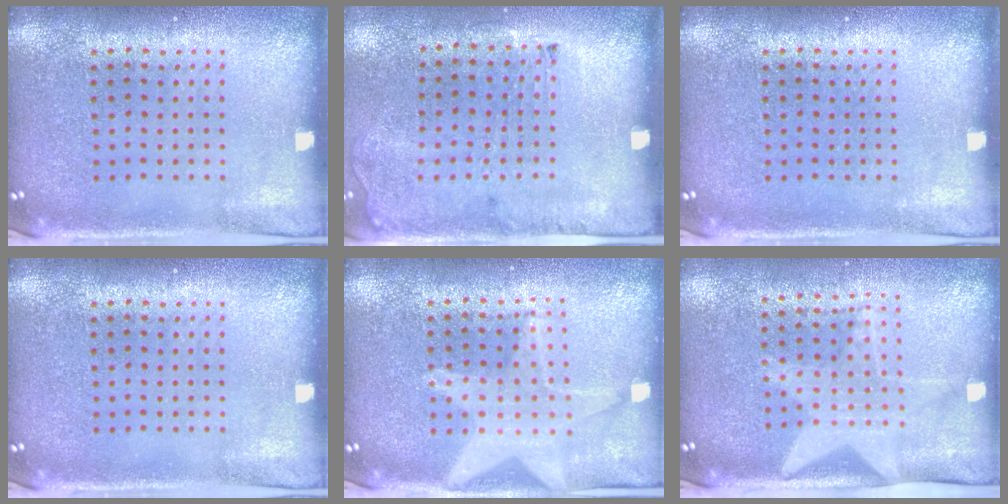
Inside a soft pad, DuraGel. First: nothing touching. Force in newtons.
{"total": 1.9, "press": 1.3, "slide": 1.4}
{"total": 0.0}
{"total": 0.0}
{"total": 1.8, "press": 1.6, "slide": 0.9}
{"total": 1.4, "press": 1.4, "slide": 0.3}